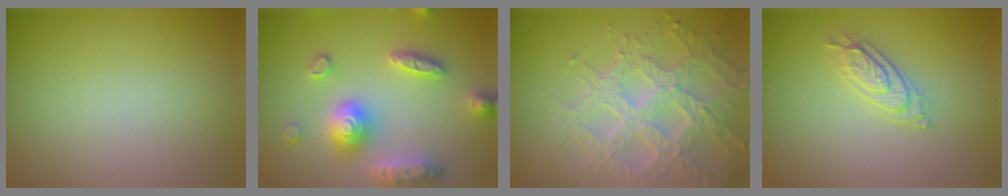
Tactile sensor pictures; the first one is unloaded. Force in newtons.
{"total": 5.4, "press": 5.3, "slide": 0.9}
{"total": 6.7, "press": 5.2, "slide": 4.2}
{"total": 2.2, "press": 2.1, "slide": 0.7}